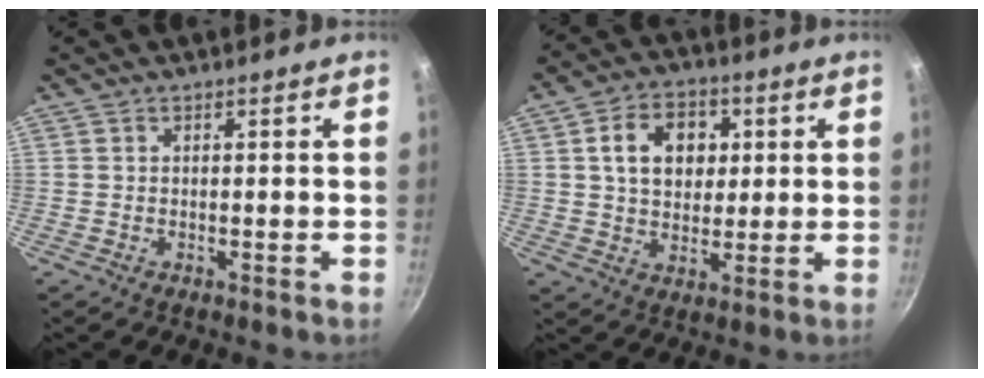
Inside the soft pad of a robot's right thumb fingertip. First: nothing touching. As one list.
[{"total": 11.0, "force": [2.6, 8.2, 6.8], "torque": [-0.083, 0.006, 0.037]}]